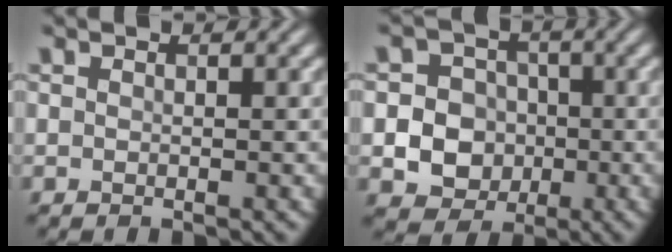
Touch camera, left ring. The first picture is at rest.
{"total": 7.0, "force": [-1.6, 6.4, 2.4], "torque": [-0.031, 0.003, -0.051]}